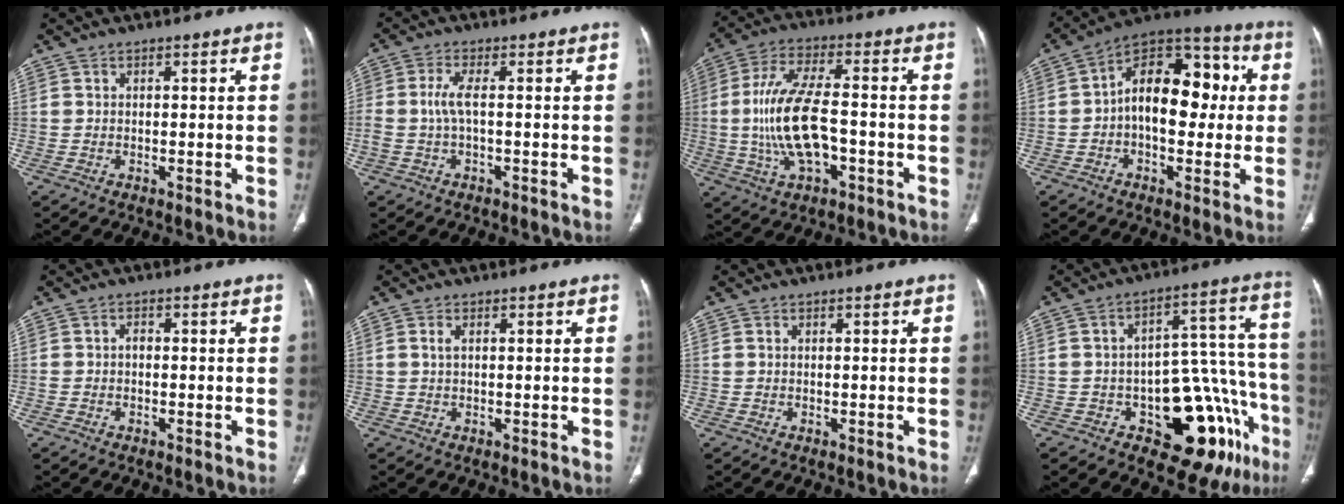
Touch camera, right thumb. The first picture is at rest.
{"total": 3.6, "force": [-0.3, 1.1, 3.5], "torque": [-0.092, 0.006, -0.009]}
{"total": 14.6, "force": [-2.2, 6.4, 13.0], "torque": [-0.263, 0.023, -0.039]}
{"total": 16.6, "force": [0.6, 10.1, 13.2], "torque": [-0.162, 0.043, -0.002]}
{"total": 1.2, "force": [-0.2, 0.8, 0.8], "torque": [-0.008, 0.004, -0.007]}
{"total": 1.2, "force": [0.3, 0.6, 1.0], "torque": [-0.027, 0.006, 0.007]}
{"total": 0.0}
{"total": 19.9, "force": [-9.7, 9.0, 14.9], "torque": [-0.117, 0.092, -0.119]}